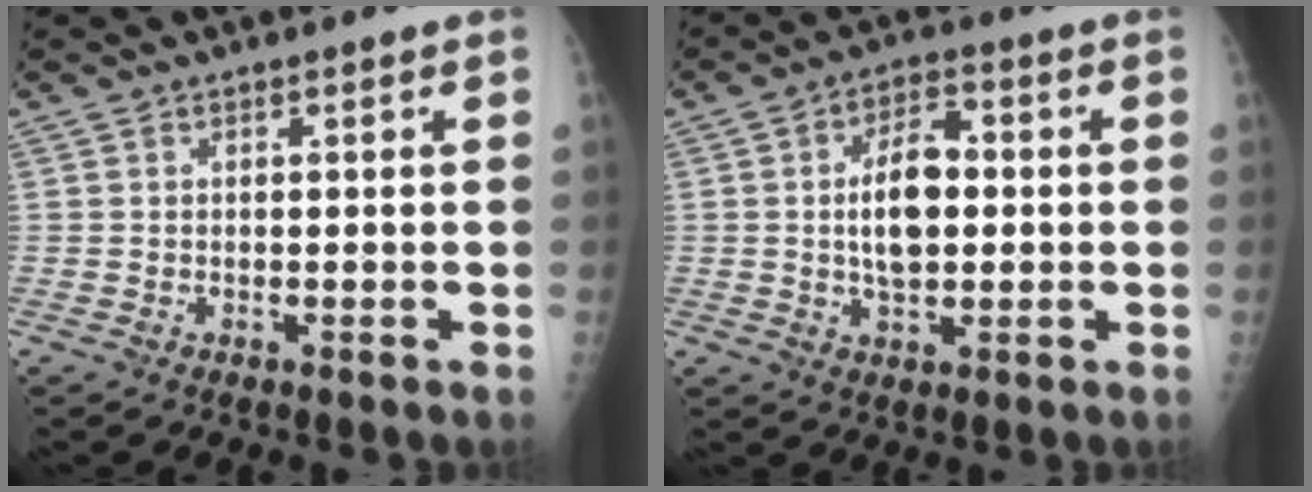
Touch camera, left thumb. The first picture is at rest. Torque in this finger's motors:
{"motor_torque": [0.64, 0.65, 0.22, 0.15, 0.05]}